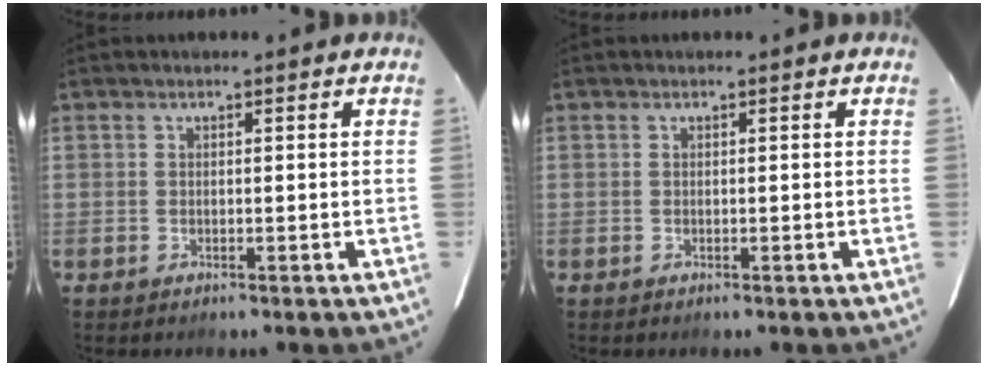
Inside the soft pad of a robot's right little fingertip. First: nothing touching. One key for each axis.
{"total": 0.0}